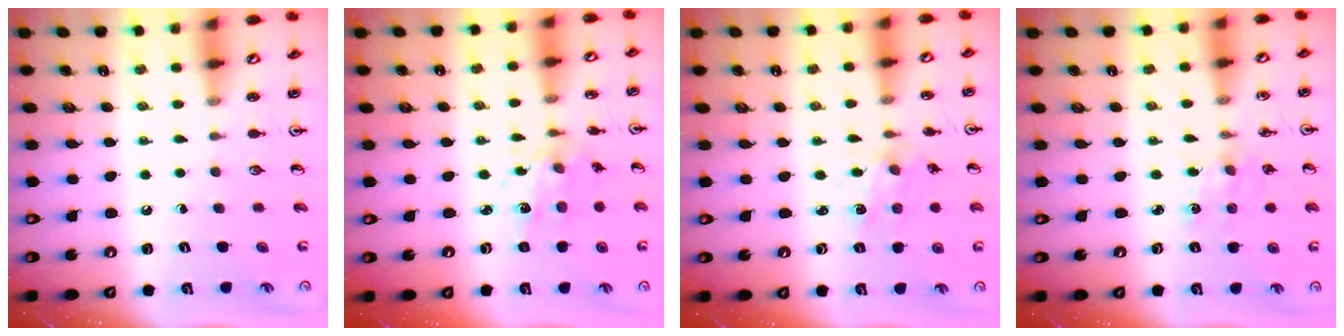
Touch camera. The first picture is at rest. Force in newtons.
{"total": 5.5, "press": 5.2, "slide": 1.7}
{"total": 2.1, "press": 2.1, "slide": 0.3}
{"total": 3.1, "press": 3.1, "slide": 0.4}